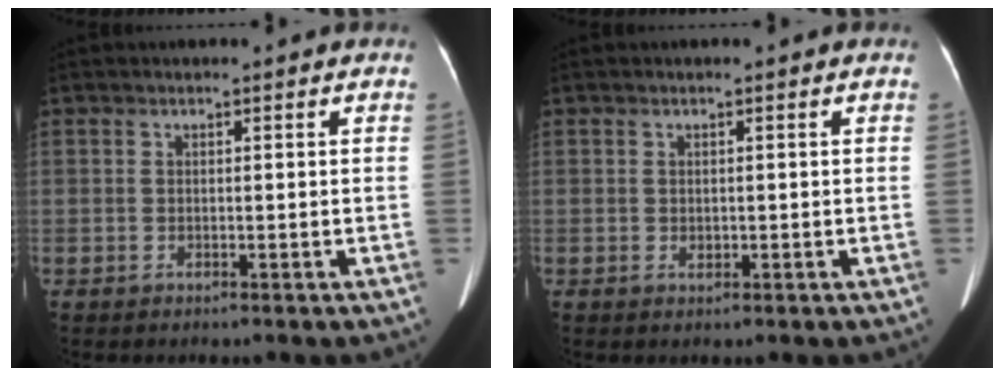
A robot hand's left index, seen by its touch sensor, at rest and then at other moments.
{"total": 0.7, "force": [-0.3, 0.6, 0.4], "torque": [-0.011, -0.003, -0.004]}